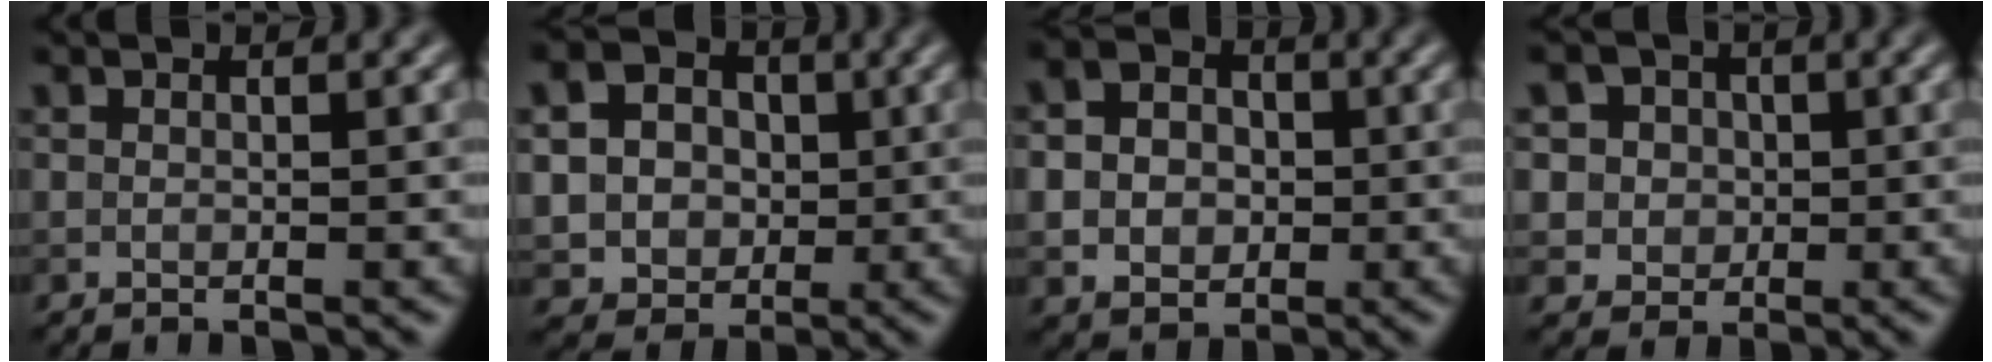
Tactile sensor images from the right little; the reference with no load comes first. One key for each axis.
{"total": 7.5, "fx": 1.2, "fy": 6.6, "fz": 3.3, "tx": -0.066, "ty": 0.025, "tz": 0.011}
{"total": 6.3, "fx": 0.0, "fy": 5.3, "fz": 3.4, "tx": -0.066, "ty": 0.010, "tz": -0.012}
{"total": 5.9, "fx": 2.1, "fy": 5.1, "fz": 2.1, "tx": -0.031, "ty": 0.018, "tz": 0.020}